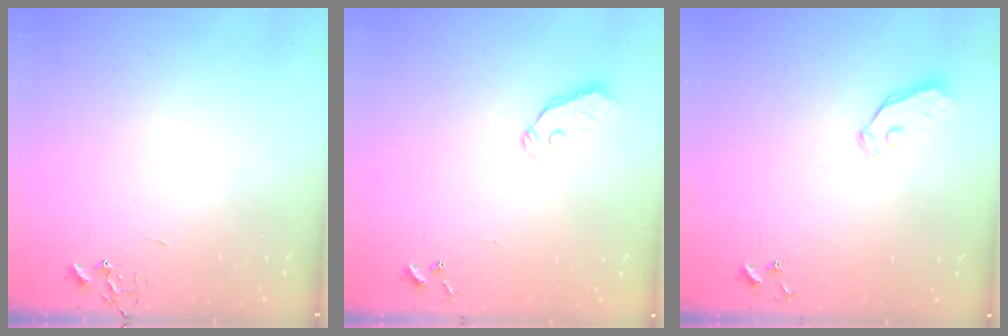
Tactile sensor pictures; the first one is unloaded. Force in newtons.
{"total": 6.1, "press": 6.1, "slide": 0.6}
{"total": 4.8, "press": 4.8, "slide": 0.5}